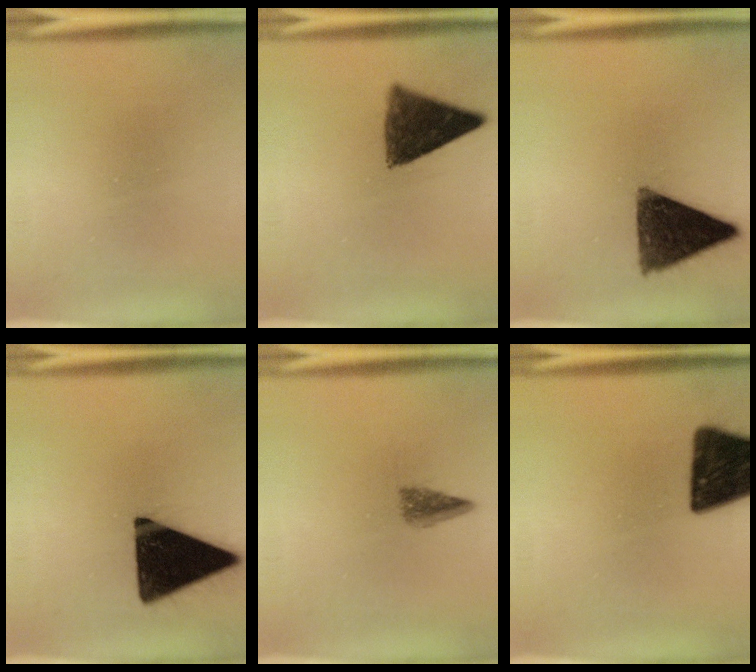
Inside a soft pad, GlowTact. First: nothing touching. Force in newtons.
{"total": 10.1}
{"total": 12.6}
{"total": 18.4}
{"total": 2.7}
{"total": 16.3}